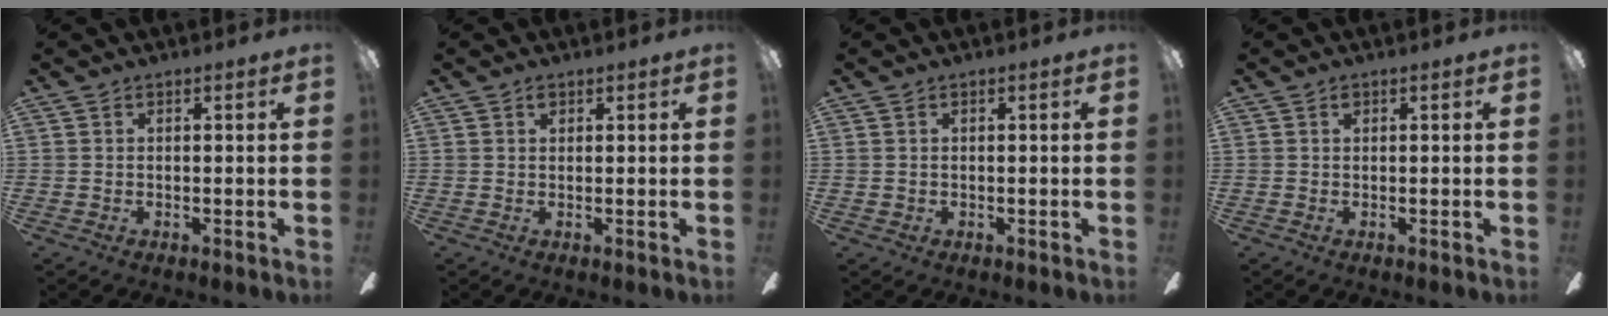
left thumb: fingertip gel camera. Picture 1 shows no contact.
{"total": 1.1, "force": [0.8, 0.6, 0.4], "torque": [-0.008, 0.002, 0.015]}
{"total": 0.7, "force": [0.3, 0.5, -0.2], "torque": [0.004, 0.005, 0.005]}
{"total": 0.6, "force": [0.3, 0.4, 0.3], "torque": [-0.007, 0.003, 0.006]}